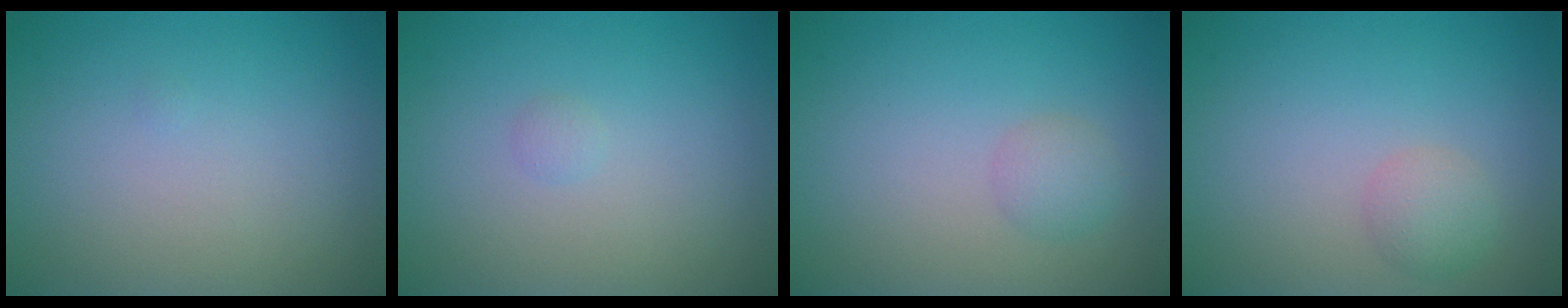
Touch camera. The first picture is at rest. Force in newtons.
{"total": 0.5, "press": 0.5, "slide": 0.0}
{"total": 1.5, "press": 1.5, "slide": 0.0}
{"total": 1.7, "press": 1.7, "slide": 0.1}